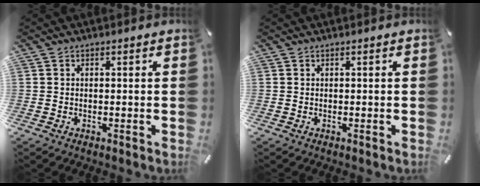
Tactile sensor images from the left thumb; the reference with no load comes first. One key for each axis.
{"total": 0.0}